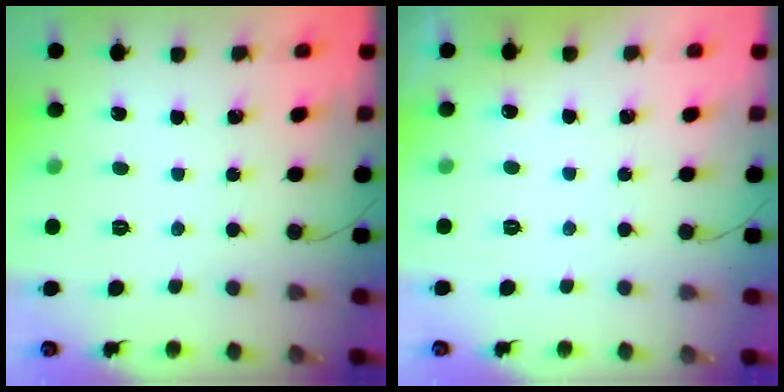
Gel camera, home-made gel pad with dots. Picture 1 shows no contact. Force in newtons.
{"total": 2.8, "press": 2.5, "slide": 1.2}